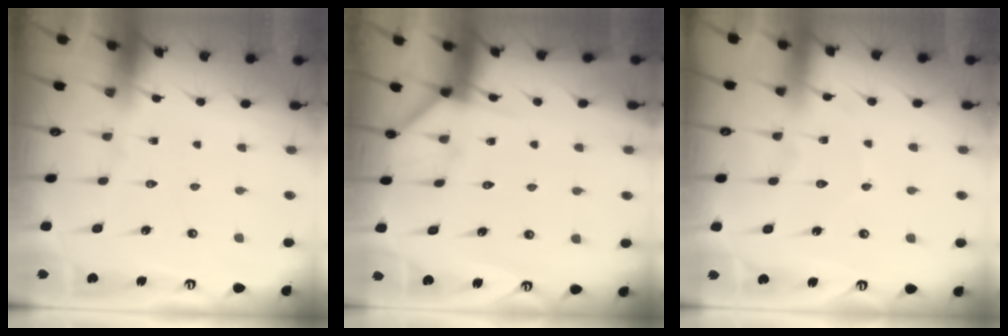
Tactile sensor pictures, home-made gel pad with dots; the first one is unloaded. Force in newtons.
{"total": 3.8, "press": 3.7, "slide": 0.4}
{"total": 3.3, "press": 3.3, "slide": 0.2}